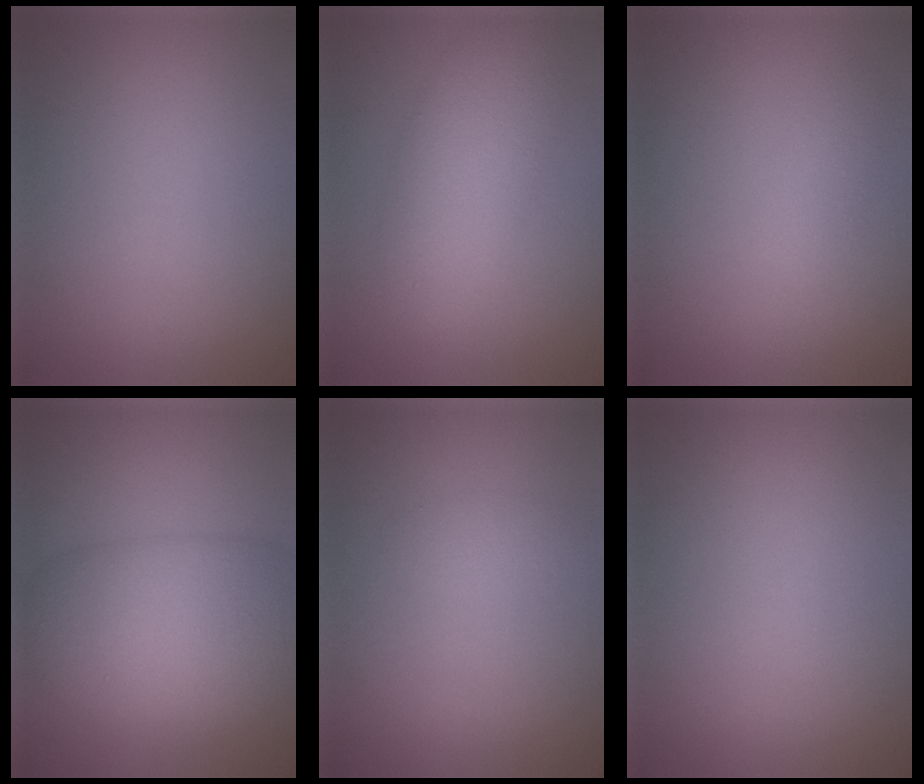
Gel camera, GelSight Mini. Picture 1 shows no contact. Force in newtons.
{"total": 5.1, "press": 5.1, "slide": 0.1}
{"total": 1.6, "press": 1.6, "slide": 0.1}
{"total": 9.0, "press": 9.0, "slide": 0.5}
{"total": 1.1, "press": 1.1, "slide": 0.0}
{"total": 0.0}